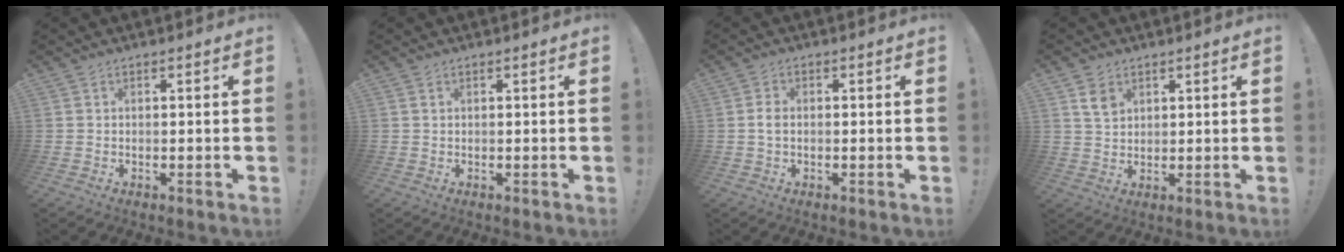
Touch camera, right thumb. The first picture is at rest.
{"total": 0.5, "force": [0.3, 0.3, 0.4], "torque": [-0.005, -0.001, 0.005]}
{"total": 2.3, "force": [-0.3, 1.4, 1.8], "torque": [-0.043, 0.006, -0.007]}
{"total": 5.0, "force": [2.7, 3.6, 2.3], "torque": [-0.027, -0.010, 0.049]}